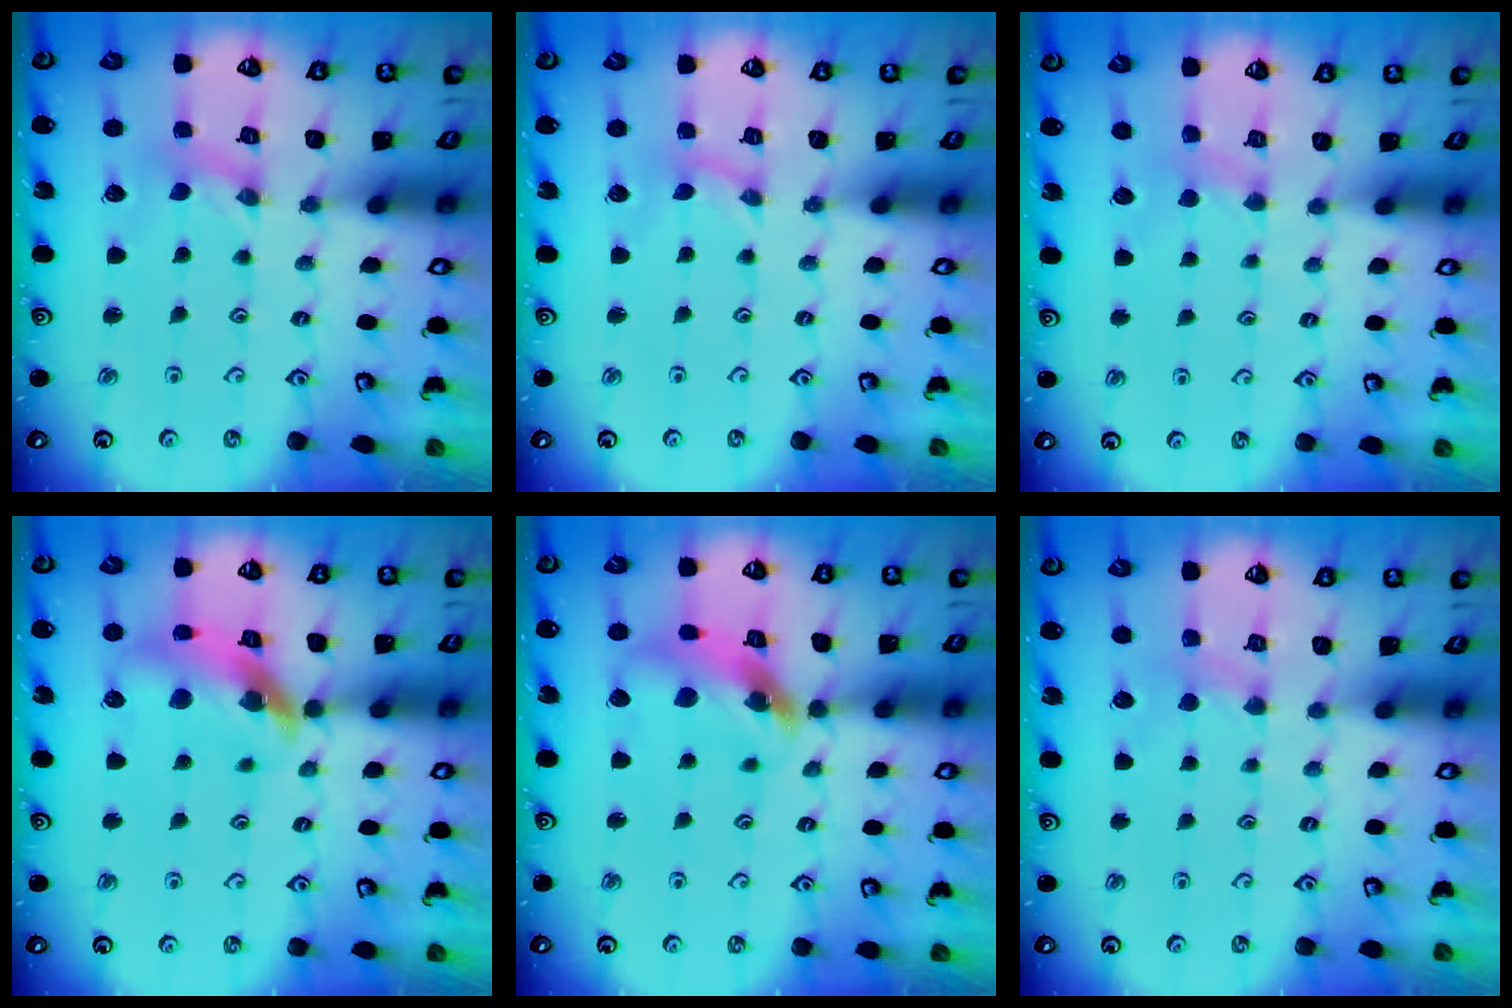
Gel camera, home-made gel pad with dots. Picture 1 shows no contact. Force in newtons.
{"total": 0.0}
{"total": 2.5, "press": 2.5, "slide": 0.4}
{"total": 13.4, "press": 13.3, "slide": 1.7}
{"total": 12.3, "press": 12.2, "slide": 1.6}
{"total": 2.5, "press": 2.5, "slide": 0.4}